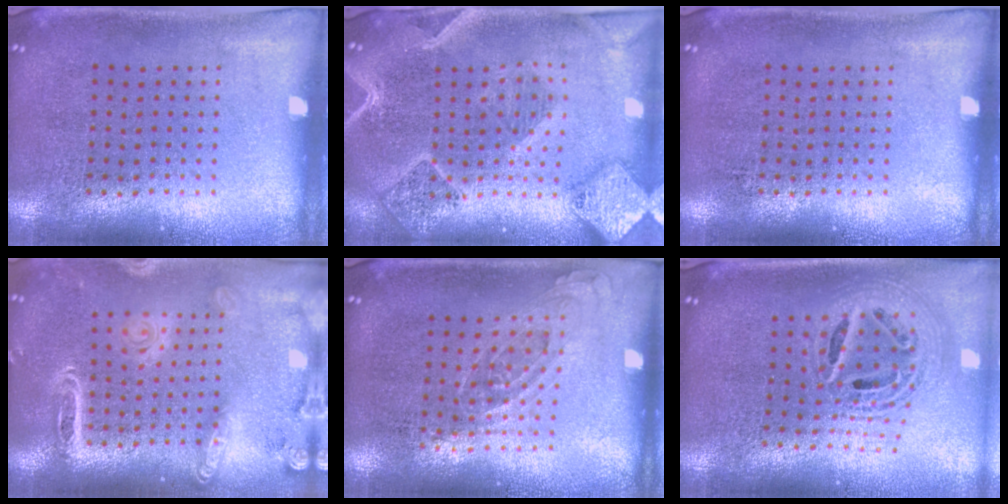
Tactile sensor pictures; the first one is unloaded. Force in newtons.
{"total": 2.9, "press": 2.5, "slide": 1.4}
{"total": 0.0}
{"total": 1.9, "press": 1.8, "slide": 0.7}
{"total": 0.8, "press": 0.7, "slide": 0.4}
{"total": 2.3, "press": 1.7, "slide": 1.6}